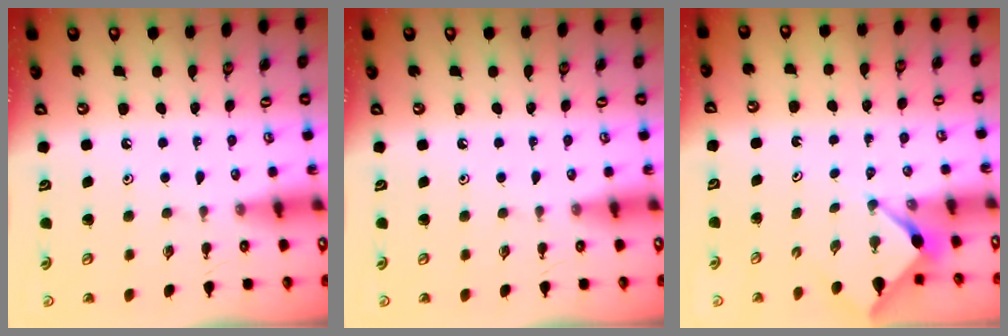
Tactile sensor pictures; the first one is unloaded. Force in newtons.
{"total": 0.0}
{"total": 2.7, "press": 2.7, "slide": 0.3}